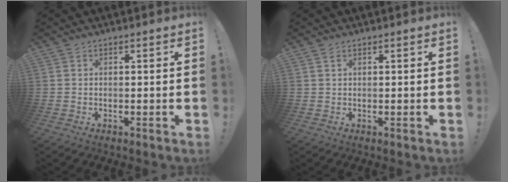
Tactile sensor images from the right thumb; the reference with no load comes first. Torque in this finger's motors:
{"motor_torque": [0.05, 0.02, 0.14, 0.09, 0.03]}